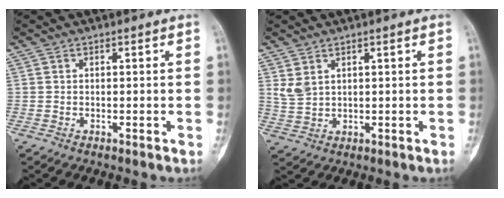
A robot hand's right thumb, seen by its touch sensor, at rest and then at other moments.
{"total": 3.4, "force": [1.8, 2.0, 2.1], "torque": [-0.042, -0.007, 0.048]}